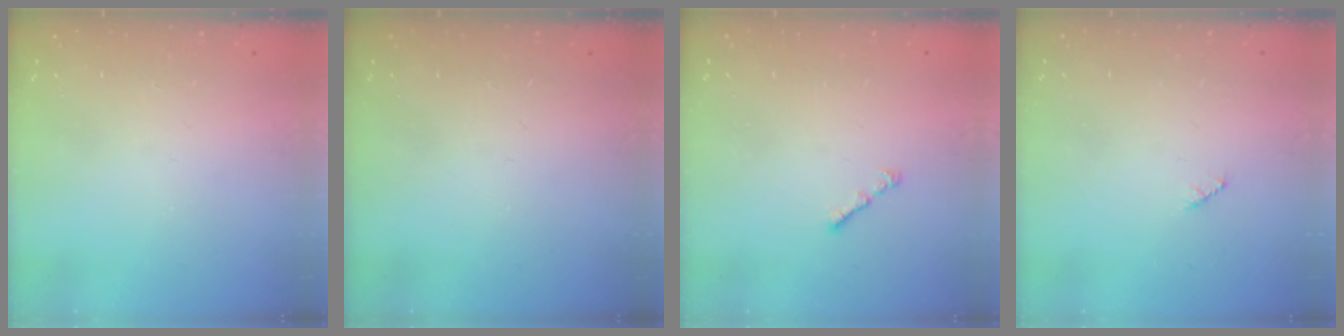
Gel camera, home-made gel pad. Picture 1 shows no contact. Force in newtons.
{"total": 0.0}
{"total": 0.9, "press": 0.8, "slide": 0.5}
{"total": 2.5, "press": 2.5, "slide": 0.3}